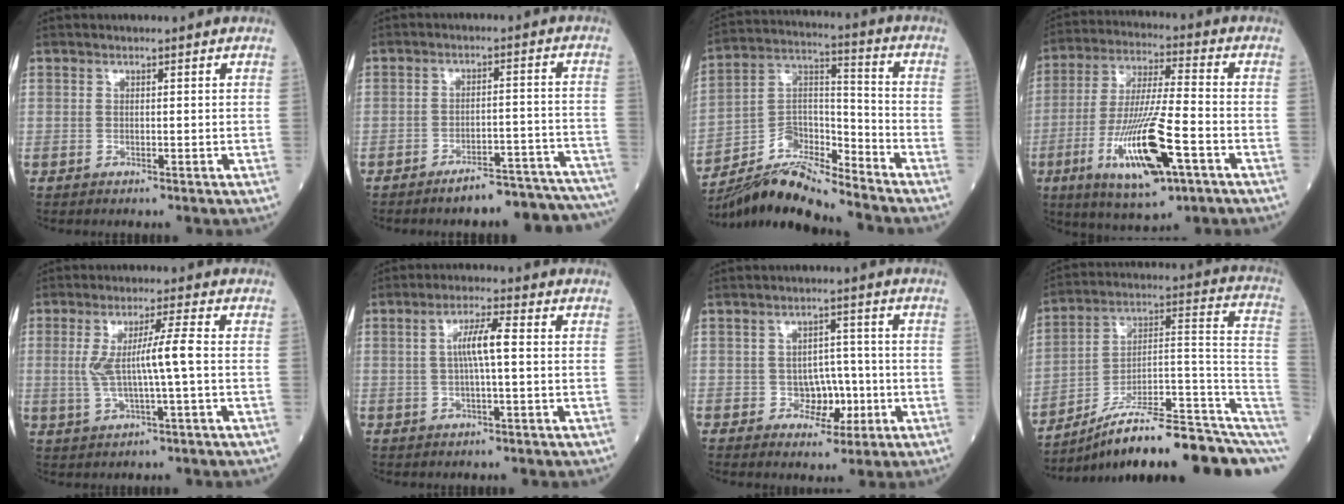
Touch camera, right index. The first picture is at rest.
{"total": 13.4, "force": [-12.7, 1.9, 4.0], "torque": [-0.009, 0.038, -0.156]}
{"total": 12.6, "force": [-11.7, 1.7, 4.4], "torque": [-0.078, 0.023, -0.216]}
{"total": 16.1, "force": [-6.2, 2.5, 14.7], "torque": [-0.290, -0.022, -0.102]}
{"total": 6.9, "force": [0.0, -0.2, 6.8], "torque": [-0.138, 0.005, 0.004]}
{"total": 5.0, "force": [0.4, 0.3, 5.0], "torque": [-0.093, 0.010, 0.005]}
{"total": 4.9, "force": [-1.4, 3.6, 3.0], "torque": [-0.035, 0.010, -0.017]}
{"total": 22.0, "force": [-15.7, 3.3, 15.0], "torque": [-0.141, 0.050, -0.237]}